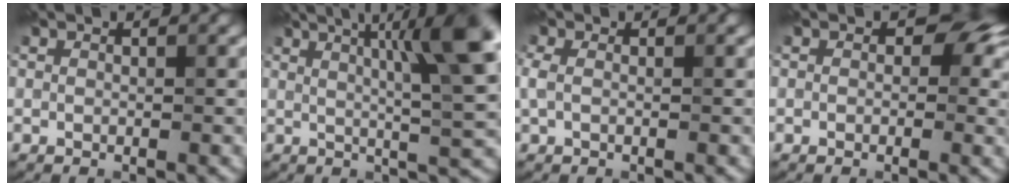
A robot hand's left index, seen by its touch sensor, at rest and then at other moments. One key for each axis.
{"total": 9.6, "fx": 3.0, "fy": 1.9, "fz": 8.9, "tx": -0.100, "ty": 0.019, "tz": 0.041}
{"total": 1.6, "fx": 0.0, "fy": 1.1, "fz": 1.2, "tx": -0.031, "ty": 0.007, "tz": -0.007}
{"total": 4.1, "fx": 0.4, "fy": 3.0, "fz": 2.7, "tx": 0.000, "ty": 0.008, "tz": -0.008}